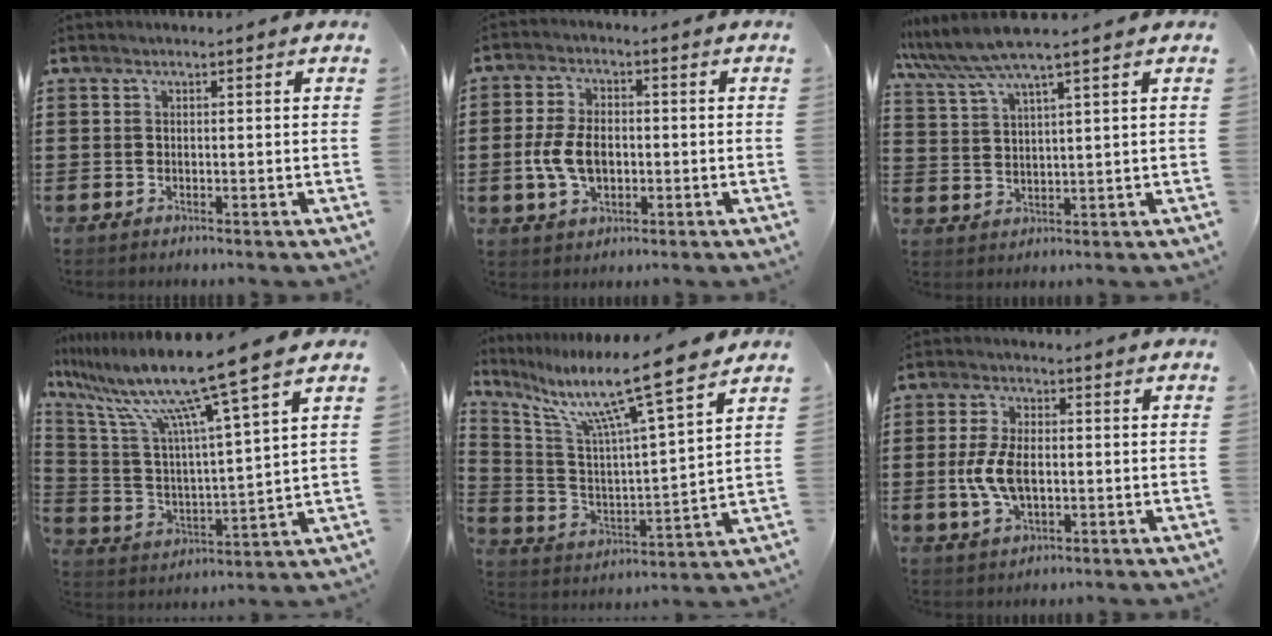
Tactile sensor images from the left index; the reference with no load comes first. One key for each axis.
{"total": 6.5, "fx": -1.0, "fy": 4.1, "fz": 5.0, "tx": -0.118, "ty": 0.003, "tz": -0.025}
{"total": 5.9, "fx": 4.7, "fy": 0.0, "fz": 3.6, "tx": -0.084, "ty": -0.016, "tz": 0.080}
{"total": 12.5, "fx": 9.7, "fy": -0.3, "fz": 7.9, "tx": -0.193, "ty": -0.058, "tz": 0.153}
{"total": 11.8, "fx": 8.8, "fy": 0.3, "fz": 7.9, "tx": -0.168, "ty": -0.061, "tz": 0.136}
{"total": 6.8, "fx": -0.5, "fy": 3.7, "fz": 5.7, "tx": -0.138, "ty": -0.002, "tz": -0.017}